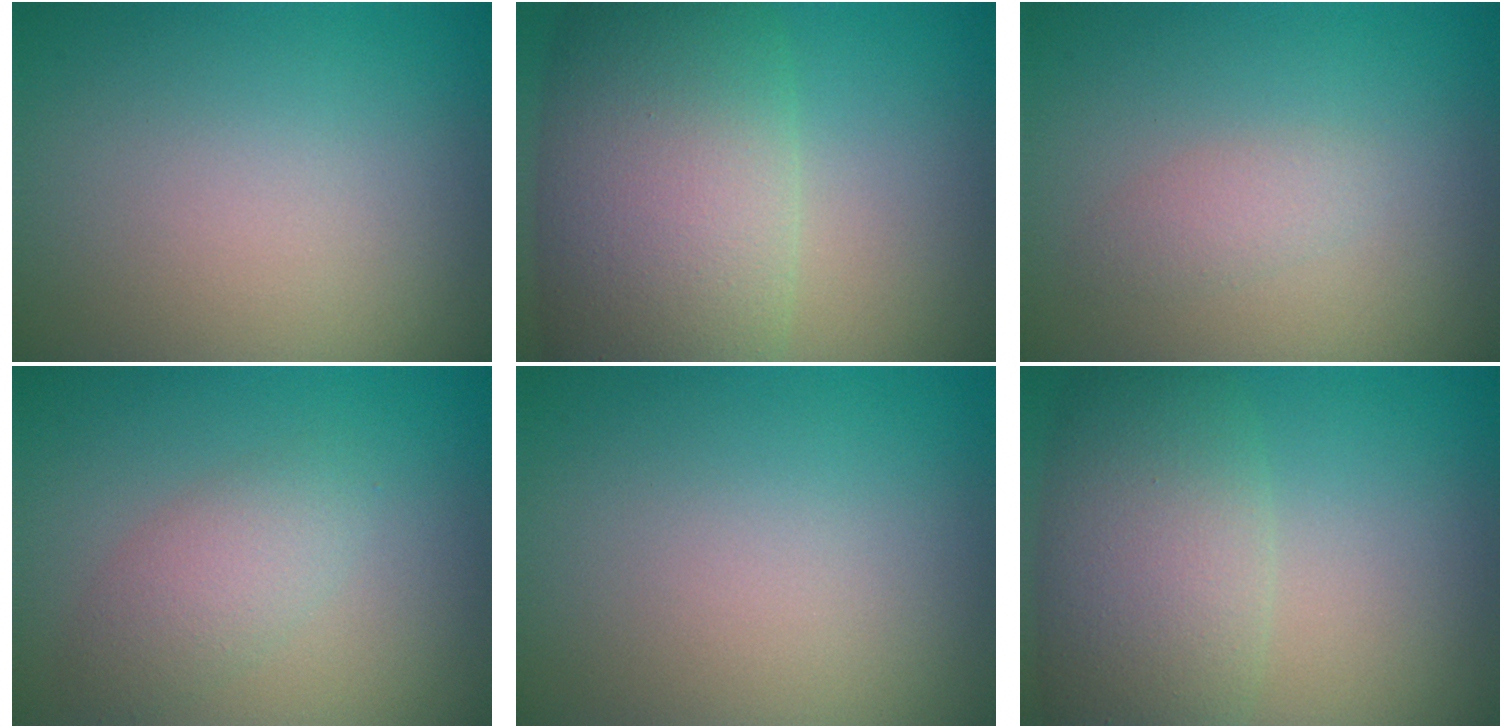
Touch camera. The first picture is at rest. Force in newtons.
{"total": 12.1, "press": 12.0, "slide": 0.8}
{"total": 1.3, "press": 1.3, "slide": 0.1}
{"total": 2.5, "press": 2.5, "slide": 0.0}
{"total": 0.0}
{"total": 7.2, "press": 7.2, "slide": 0.4}